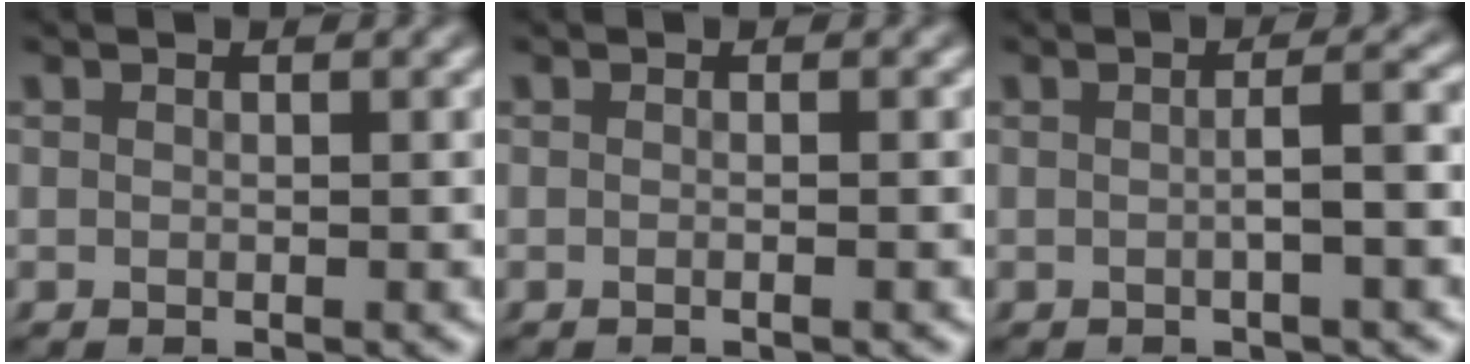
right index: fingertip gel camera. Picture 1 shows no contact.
{"total": 0.7, "force": [-0.5, -0.1, 0.5], "torque": [-0.006, 0.006, -0.012]}
{"total": 1.9, "force": [-0.4, -0.1, 1.9], "torque": [-0.024, 0.004, -0.009]}